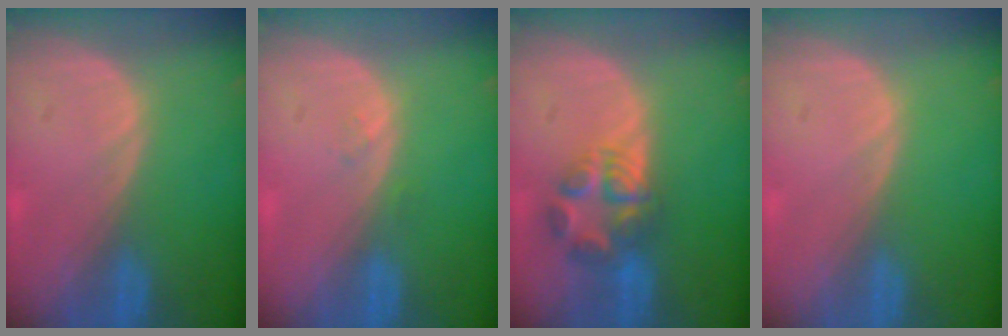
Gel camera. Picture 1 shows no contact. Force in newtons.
{"total": 0.7, "press": 0.7, "slide": 0.1}
{"total": 6.0, "press": 5.9, "slide": 0.8}
{"total": 0.0}